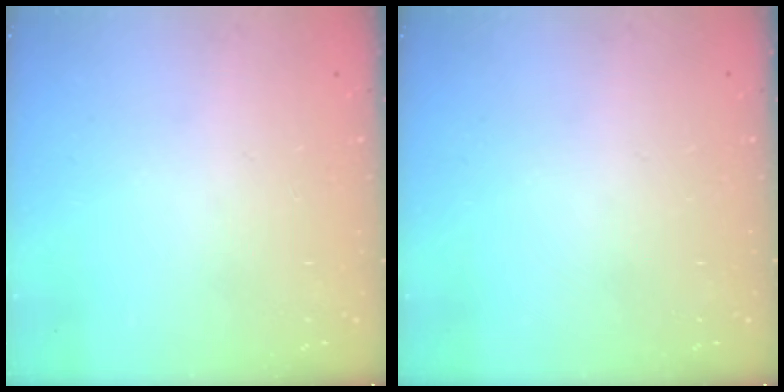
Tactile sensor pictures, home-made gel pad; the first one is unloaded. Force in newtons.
{"total": 0.0}